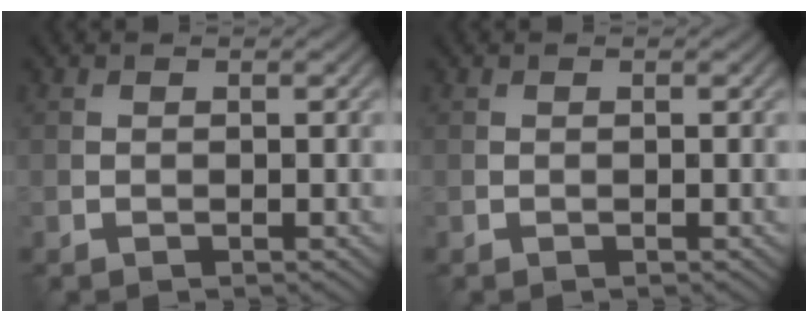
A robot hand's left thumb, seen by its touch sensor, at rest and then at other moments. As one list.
[{"total": 0.0}]